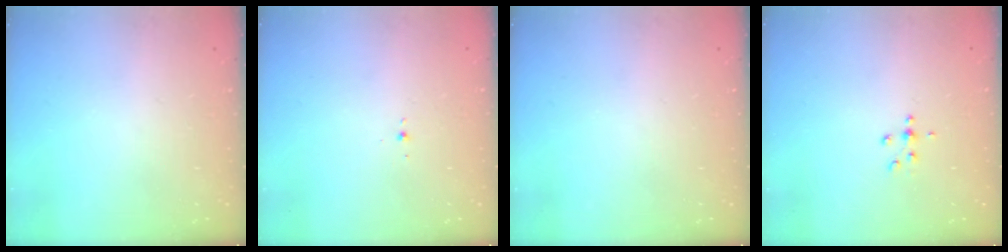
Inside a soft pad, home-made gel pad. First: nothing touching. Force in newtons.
{"total": 1.9, "press": 1.8, "slide": 0.7}
{"total": 0.0}
{"total": 4.9, "press": 4.5, "slide": 1.9}